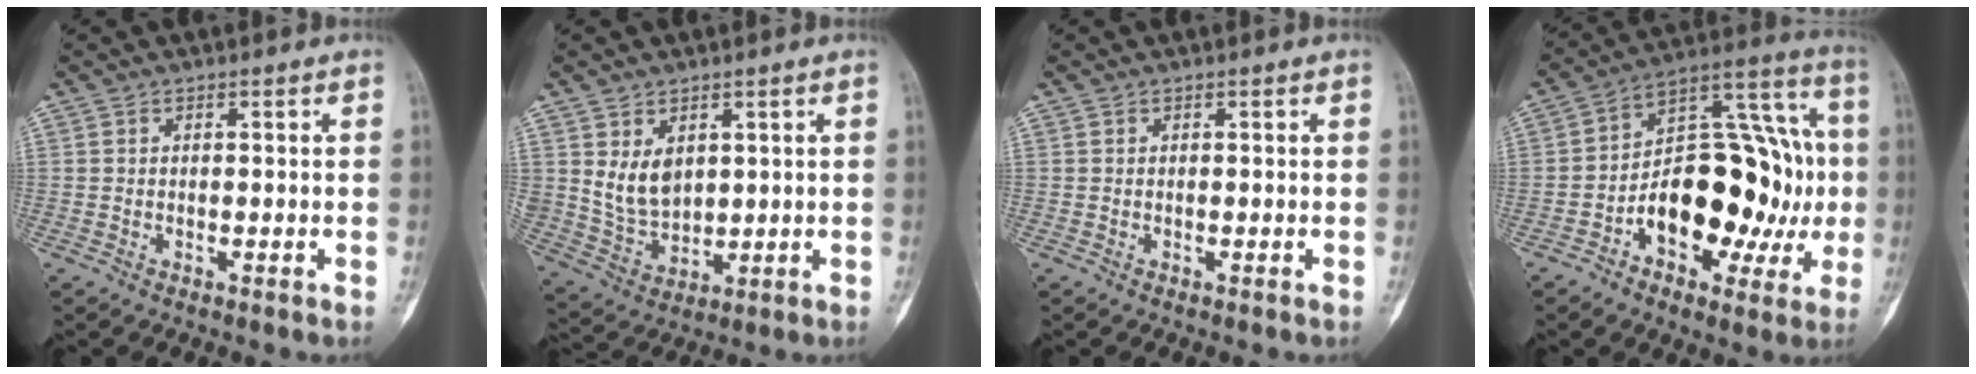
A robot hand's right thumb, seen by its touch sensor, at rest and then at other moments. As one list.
[{"total": 7.6, "force": [2.5, 5.3, 4.7], "torque": [-0.072, -0.022, 0.067]}, {"total": 0.0}, {"total": 23.6, "force": [-3.4, 13.6, 19.0], "torque": [-0.240, 0.054, -0.044]}]